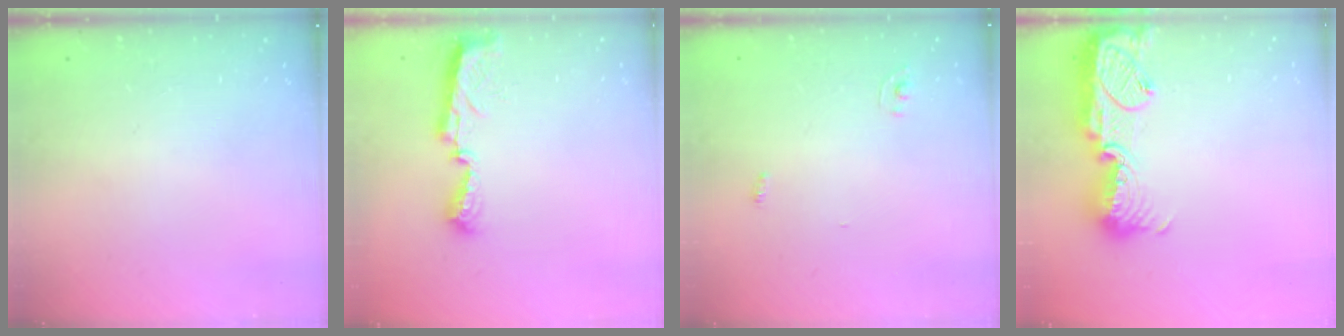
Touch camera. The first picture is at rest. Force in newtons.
{"total": 7.9, "press": 7.8, "slide": 0.4}
{"total": 2.4, "press": 2.4, "slide": 0.2}
{"total": 14.9, "press": 14.9, "slide": 1.0}